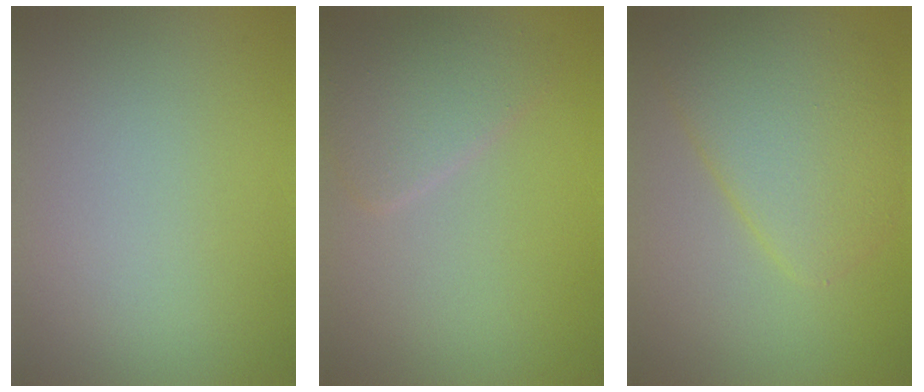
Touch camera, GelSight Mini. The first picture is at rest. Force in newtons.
{"total": 3.1, "press": 3.1, "slide": 0.2}
{"total": 6.1, "press": 6.1, "slide": 0.1}